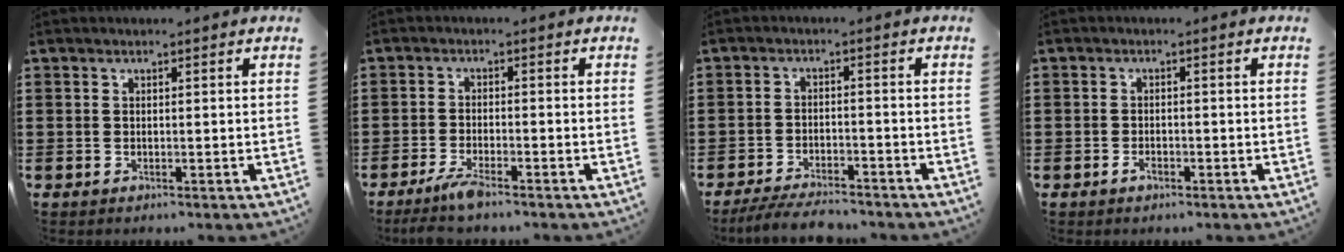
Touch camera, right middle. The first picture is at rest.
{"total": 3.7, "force": [-2.8, 0.4, 2.4], "torque": [-0.059, -0.008, -0.056]}
{"total": 4.7, "force": [-4.4, 0.7, 1.4], "torque": [-0.030, -0.002, -0.088]}
{"total": 1.6, "force": [-1.2, 1.0, 0.6], "torque": [-0.015, 0.000, -0.024]}